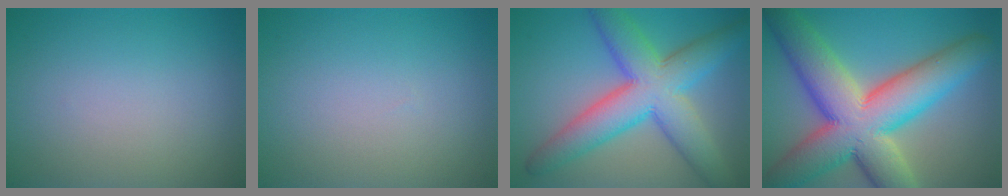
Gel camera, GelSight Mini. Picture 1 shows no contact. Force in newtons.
{"total": 0.0}
{"total": 9.5, "press": 9.5, "slide": 0.2}
{"total": 13.9, "press": 13.8, "slide": 0.8}